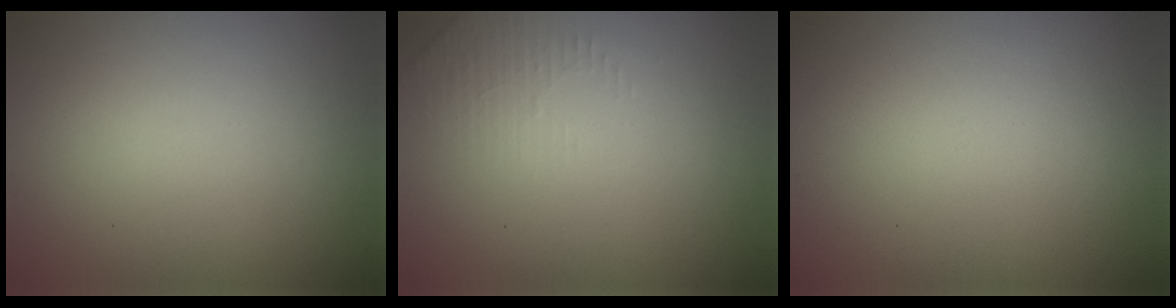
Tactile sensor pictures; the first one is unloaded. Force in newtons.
{"total": 1.5, "press": 1.5, "slide": 0.4}
{"total": 0.0}